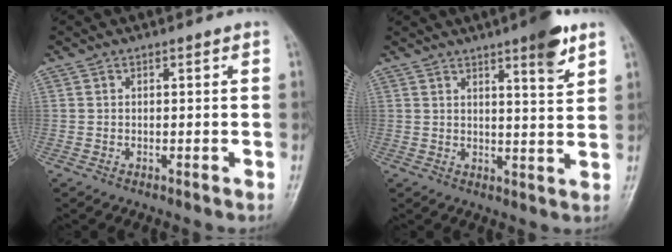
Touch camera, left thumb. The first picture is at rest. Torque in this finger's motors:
{"motor_torque": [1.22, 0.46, 0.78, -0.73, 0.20]}